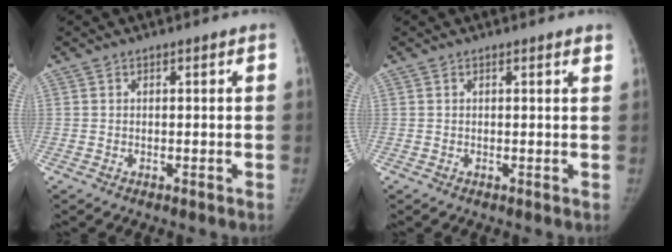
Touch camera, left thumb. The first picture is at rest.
{"total": 1.0, "force": [0.8, 0.1, 0.6], "torque": [-0.004, -0.002, 0.007]}